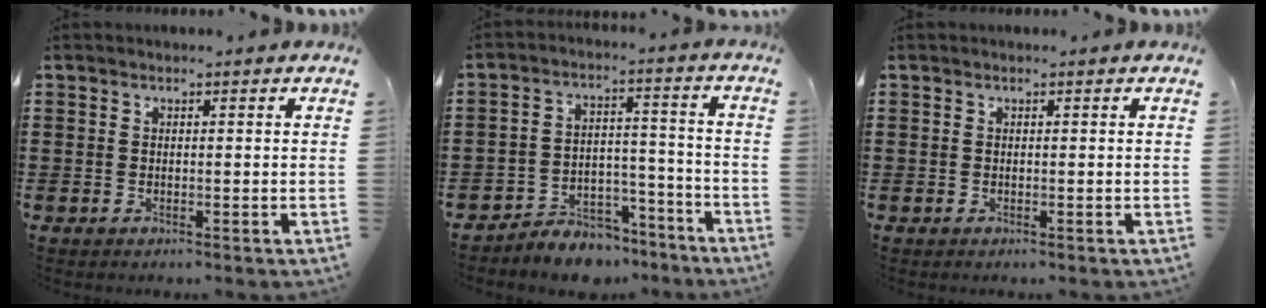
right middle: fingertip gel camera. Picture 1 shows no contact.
{"total": 6.0, "force": [-5.6, 2.0, 0.5], "torque": [-0.007, 0.023, -0.112]}
{"total": 0.0}